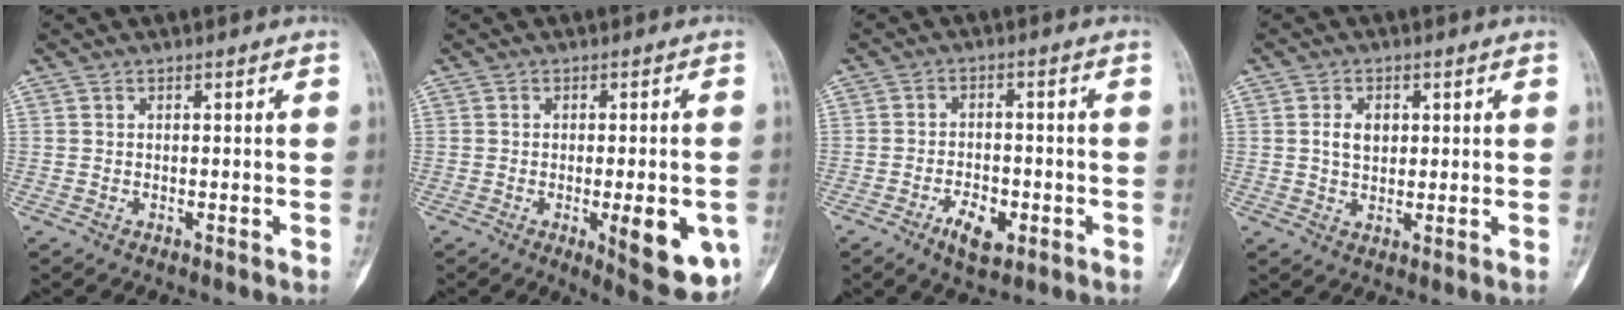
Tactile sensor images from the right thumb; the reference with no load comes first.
{"total": 12.1, "force": [-3.7, 3.9, 10.9], "torque": [-0.123, -0.006, -0.039]}
{"total": 6.0, "force": [-2.8, 3.1, 4.2], "torque": [-0.058, 0.016, -0.046]}
{"total": 3.5, "force": [0.9, 2.5, 2.2], "torque": [-0.022, 0.003, 0.015]}